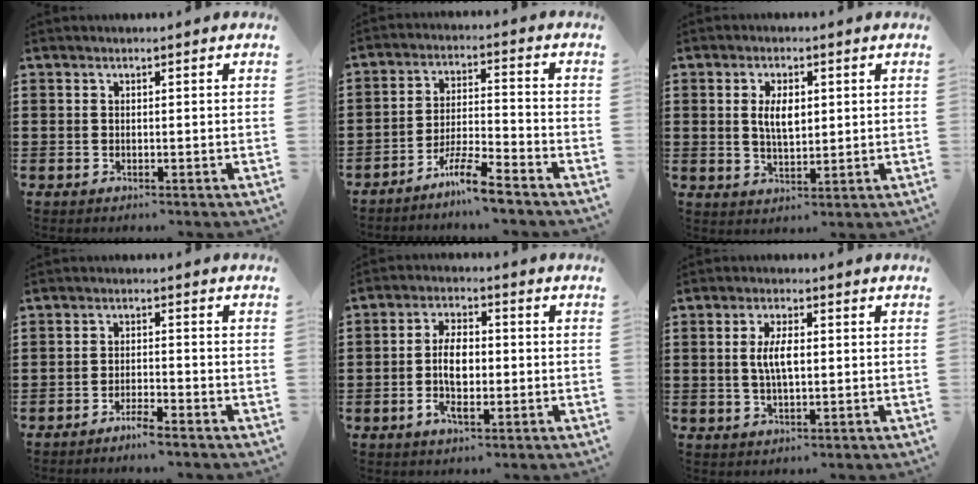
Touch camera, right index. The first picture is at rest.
{"total": 6.5, "force": [-5.5, 0.0, 3.5], "torque": [-0.078, -0.006, -0.107]}
{"total": 4.6, "force": [0.8, 2.1, 4.1], "torque": [-0.074, 0.003, 0.011]}
{"total": 2.3, "force": [-2.1, -0.2, 0.9], "torque": [-0.017, 0.001, -0.039]}
{"total": 6.7, "force": [-0.9, 3.4, 5.7], "torque": [-0.117, 0.005, -0.018]}
{"total": 4.8, "force": [0.3, 1.7, 4.5], "torque": [-0.095, 0.002, 0.001]}